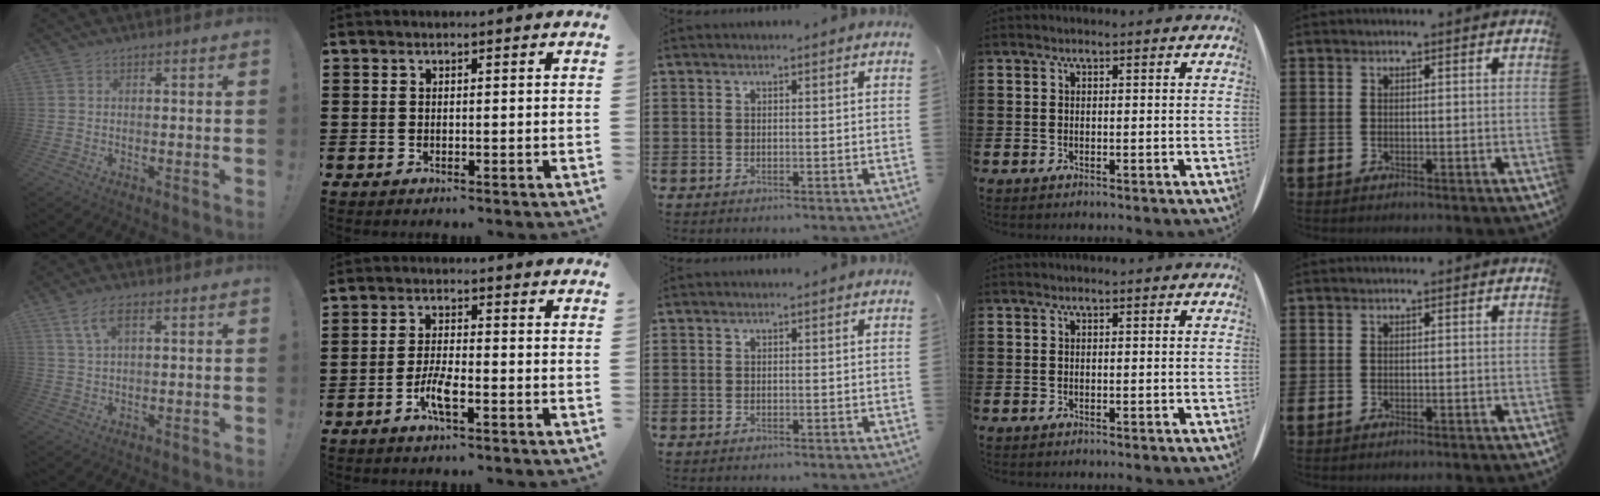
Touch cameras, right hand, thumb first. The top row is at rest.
{"thumb": {"total": 6.6, "force": [2.9, 2.9, 5.2], "torque": [-0.095, 0.004, 0.053]}, "index": {"total": 4.4, "force": [-2.1, 1.0, 3.8], "torque": [-0.082, -0.004, -0.042]}}